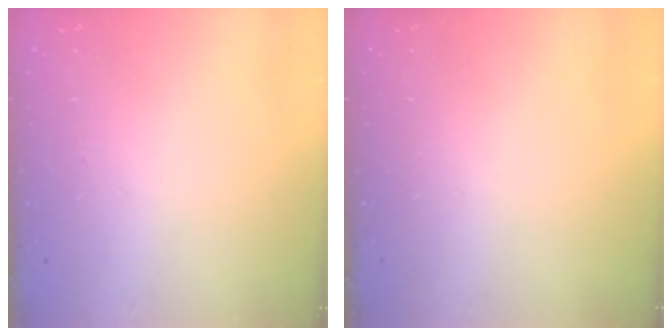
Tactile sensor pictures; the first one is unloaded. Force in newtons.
{"total": 0.0}